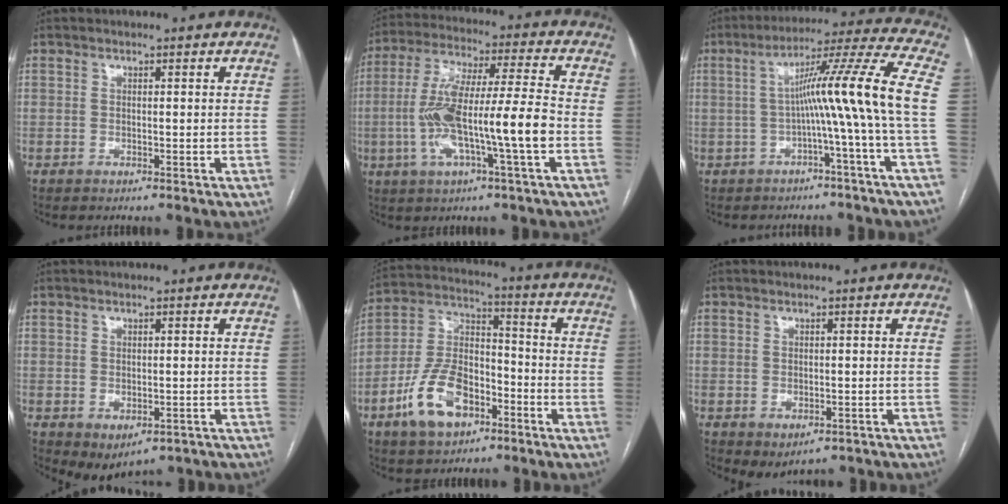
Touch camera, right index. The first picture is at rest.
{"total": 14.7, "force": [-3.4, 0.6, 14.3], "torque": [-0.282, 0.013, -0.063]}
{"total": 12.5, "force": [-1.2, -2.9, 12.1], "torque": [-0.178, 0.024, -0.019]}
{"total": 4.7, "force": [-2.4, 2.9, 2.8], "torque": [-0.035, -0.004, -0.021]}
{"total": 13.1, "force": [-6.5, 7.0, 9.0], "torque": [-0.197, 0.014, -0.113]}
{"total": 3.8, "force": [-2.0, 2.3, 2.2], "torque": [-0.028, -0.004, -0.014]}